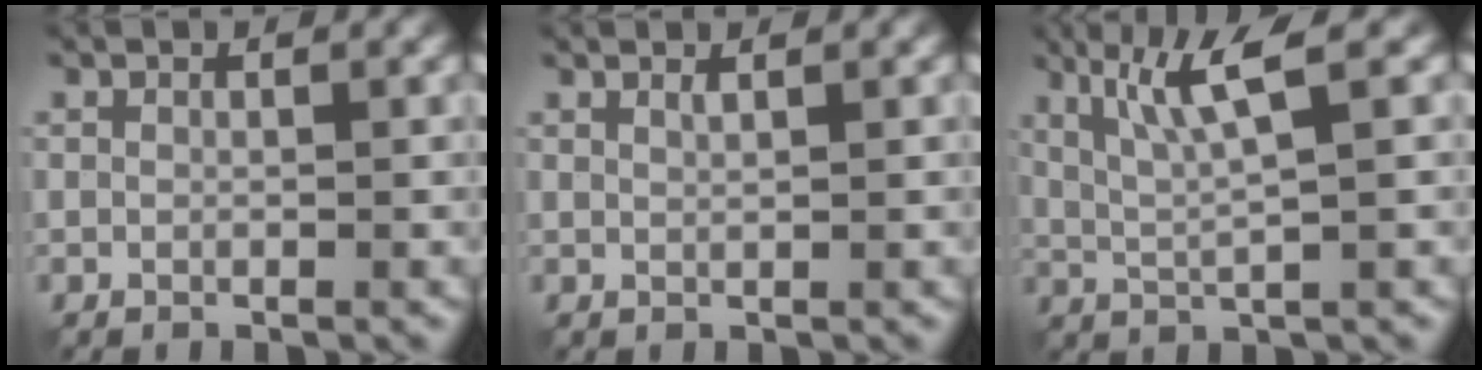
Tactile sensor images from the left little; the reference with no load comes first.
{"total": 0.9, "force": [0.5, 0.3, 0.7], "torque": [-0.008, 0.002, 0.004]}
{"total": 5.4, "force": [1.8, 0.8, 5.0], "torque": [-0.103, 0.004, 0.043]}